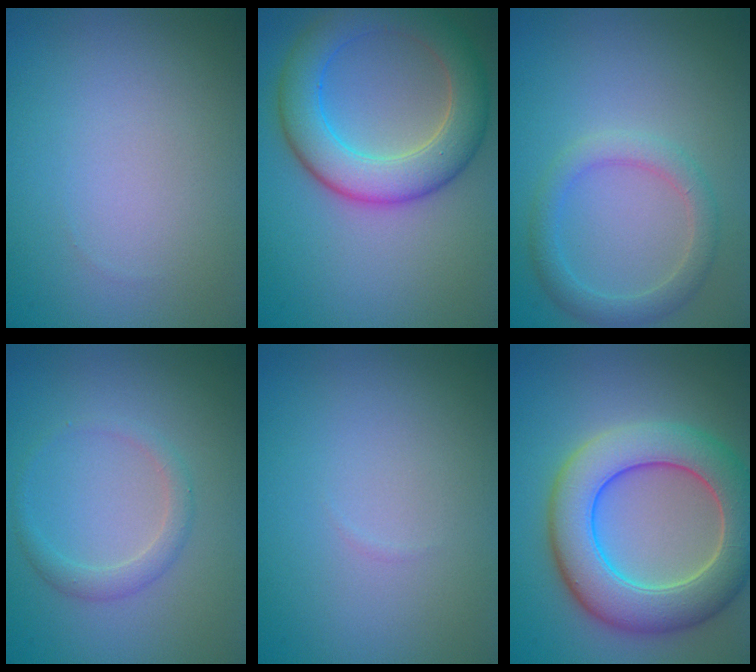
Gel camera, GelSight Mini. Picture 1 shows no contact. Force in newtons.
{"total": 6.9, "press": 6.9, "slide": 0.4}
{"total": 2.5, "press": 2.5, "slide": 0.1}
{"total": 1.6, "press": 1.6, "slide": 0.1}
{"total": 0.0}
{"total": 8.5, "press": 8.4, "slide": 0.6}